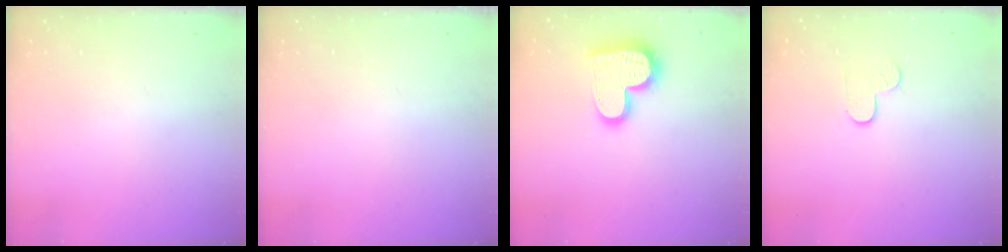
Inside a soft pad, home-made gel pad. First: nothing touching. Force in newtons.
{"total": 0.0}
{"total": 16.1, "press": 16.0, "slide": 1.2}
{"total": 4.3, "press": 4.3, "slide": 0.4}